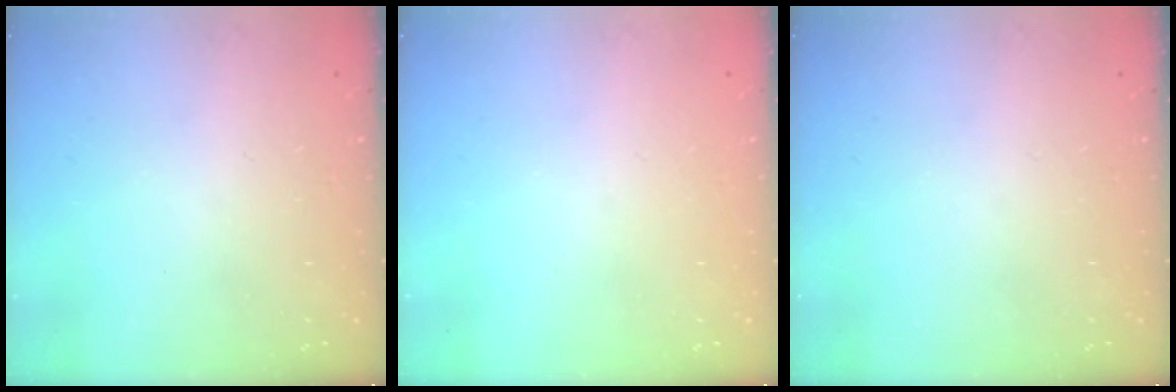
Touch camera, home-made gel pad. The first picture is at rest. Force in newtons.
{"total": 0.0}
{"total": 0.0}